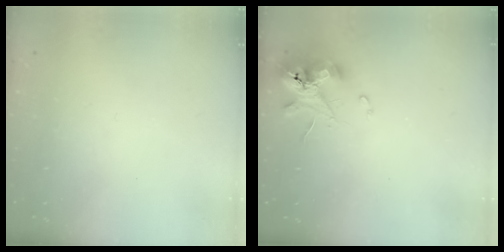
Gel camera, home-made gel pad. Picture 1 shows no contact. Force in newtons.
{"total": 10.8, "press": 10.7, "slide": 1.4}